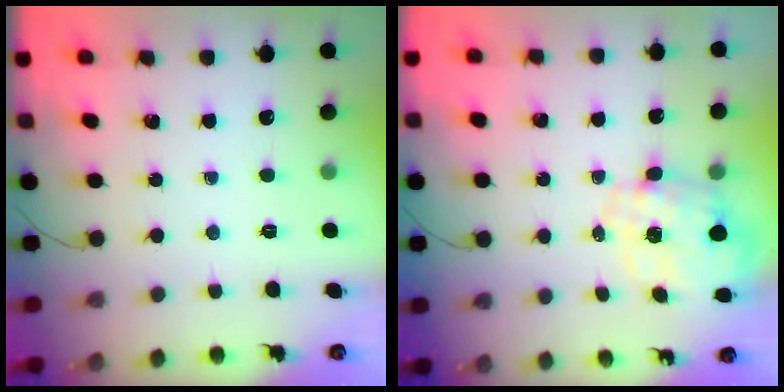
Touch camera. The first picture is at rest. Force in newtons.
{"total": 2.7, "press": 2.5, "slide": 1.0}